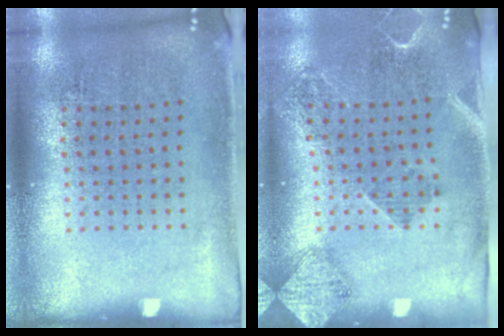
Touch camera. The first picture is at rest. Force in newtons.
{"total": 1.8, "press": 1.5, "slide": 1.1}